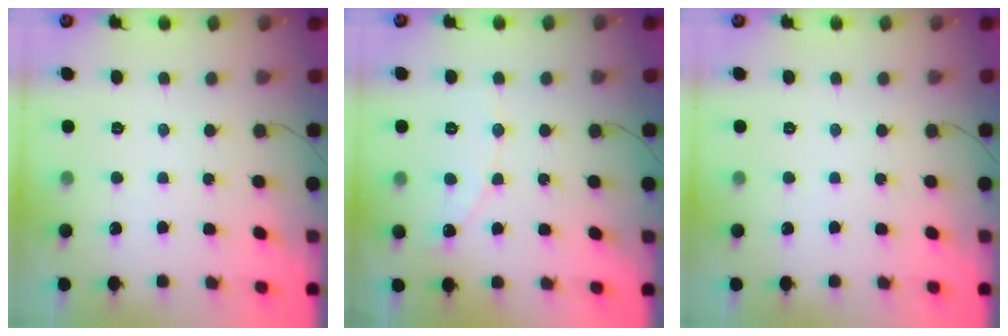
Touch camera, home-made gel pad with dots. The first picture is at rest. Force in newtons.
{"total": 4.7, "press": 4.6, "slide": 0.5}
{"total": 0.0}